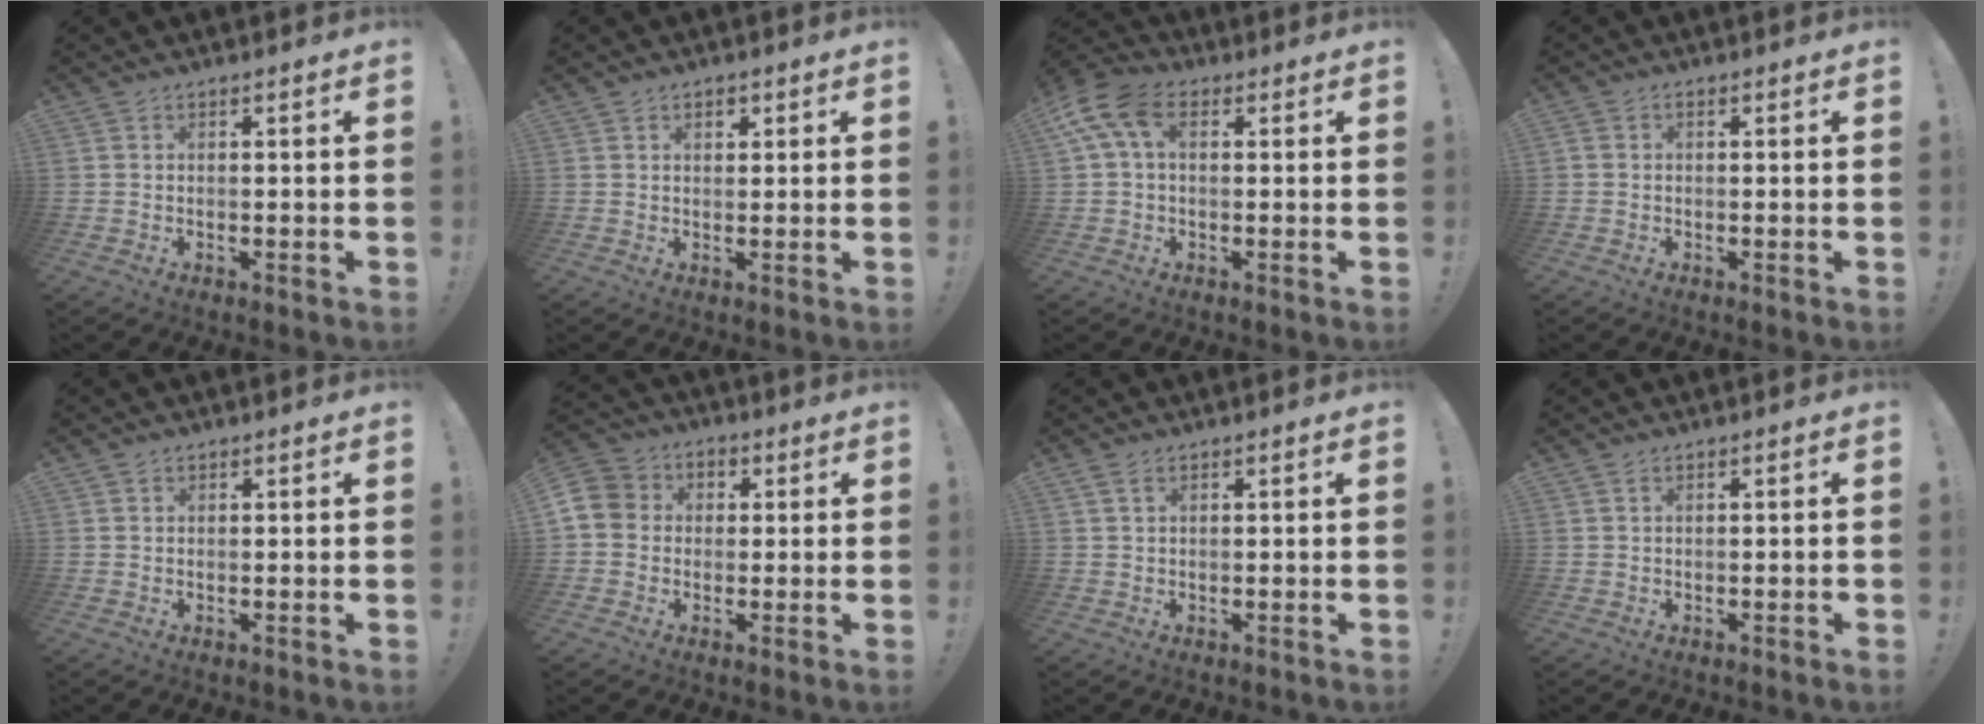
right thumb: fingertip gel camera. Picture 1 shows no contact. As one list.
[{"total": 1.8, "force": [0.8, 1.3, 0.8], "torque": [-0.009, 0.001, 0.013]}, {"total": 10.3, "force": [3.3, 5.9, 7.9], "torque": [-0.160, -0.002, 0.065]}, {"total": 1.0, "force": [-0.5, 0.7, 0.5], "torque": [-0.015, 0.006, -0.007]}, {"total": 0.6, "force": [0.4, 0.5, 0.1], "torque": [0.001, -0.001, 0.008]}, {"total": 7.7, "force": [-0.4, 7.1, 2.9], "torque": [-0.046, 0.021, -0.003]}, {"total": 2.0, "force": [1.0, 1.1, 1.3], "torque": [-0.025, 0.003, 0.019]}, {"total": 0.6, "force": [-0.1, 0.2, 0.5], "torque": [-0.016, 0.004, 0.000]}]